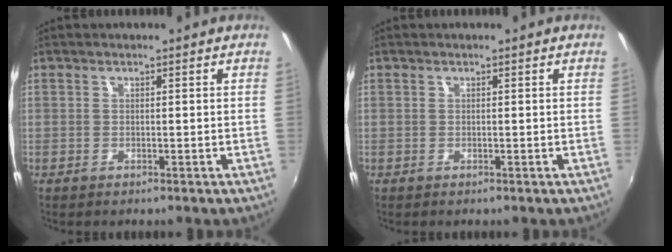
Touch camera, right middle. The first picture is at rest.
{"total": 0.0}